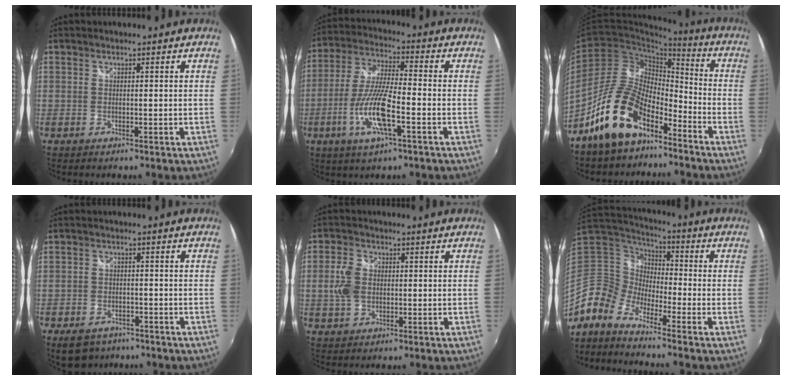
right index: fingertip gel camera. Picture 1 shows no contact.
{"total": 12.4, "force": [-4.5, 2.5, 11.3], "torque": [-0.238, -0.007, -0.087]}
{"total": 14.9, "force": [-10.3, 6.9, 8.3], "torque": [-0.160, 0.022, -0.188]}
{"total": 7.2, "force": [-5.1, 4.3, 2.6], "torque": [-0.069, -0.001, -0.076]}
{"total": 5.5, "force": [-0.1, 4.1, 3.6], "torque": [-0.078, 0.007, 0.001]}
{"total": 10.7, "force": [-7.2, 5.6, 5.5], "torque": [-0.106, 0.006, -0.168]}